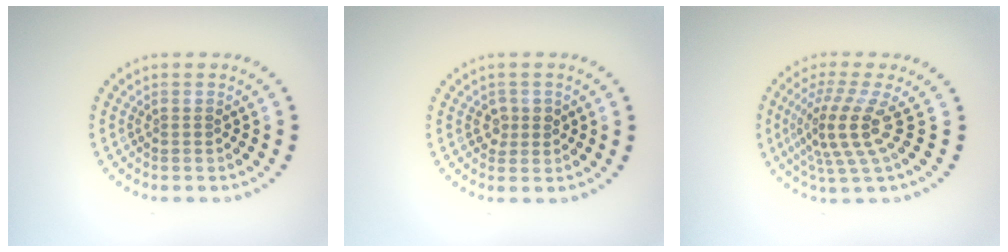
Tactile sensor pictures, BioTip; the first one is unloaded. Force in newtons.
{"total": 1.5, "press": 1.4, "slide": 0.4}
{"total": 4.3, "press": 3.0, "slide": 3.1}